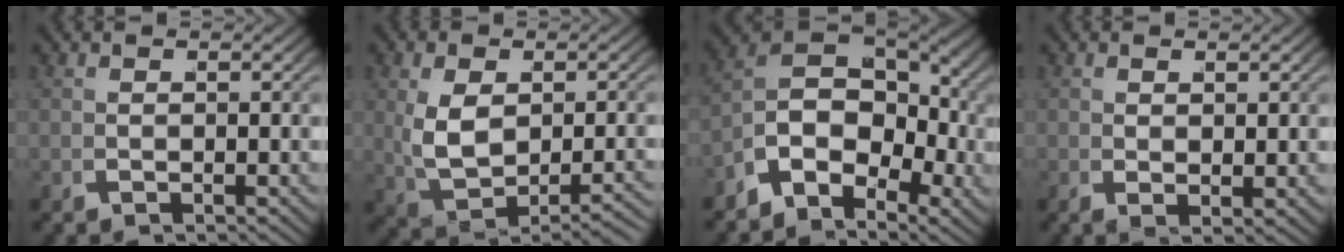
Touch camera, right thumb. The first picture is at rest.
{"total": 5.2, "force": [-0.4, 3.0, 4.2], "torque": [-0.103, -0.018, 0.018]}
{"total": 10.1, "force": [0.5, 6.8, 7.5], "torque": [-0.166, -0.016, 0.006]}
{"total": 1.3, "force": [0.7, 0.5, 1.0], "torque": [-0.019, -0.001, 0.016]}